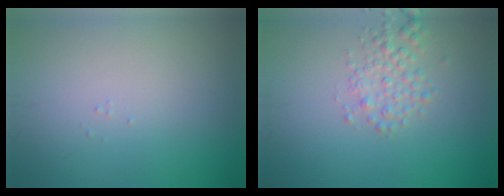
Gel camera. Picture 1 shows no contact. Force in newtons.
{"total": 2.2, "press": 2.2, "slide": 0.1}